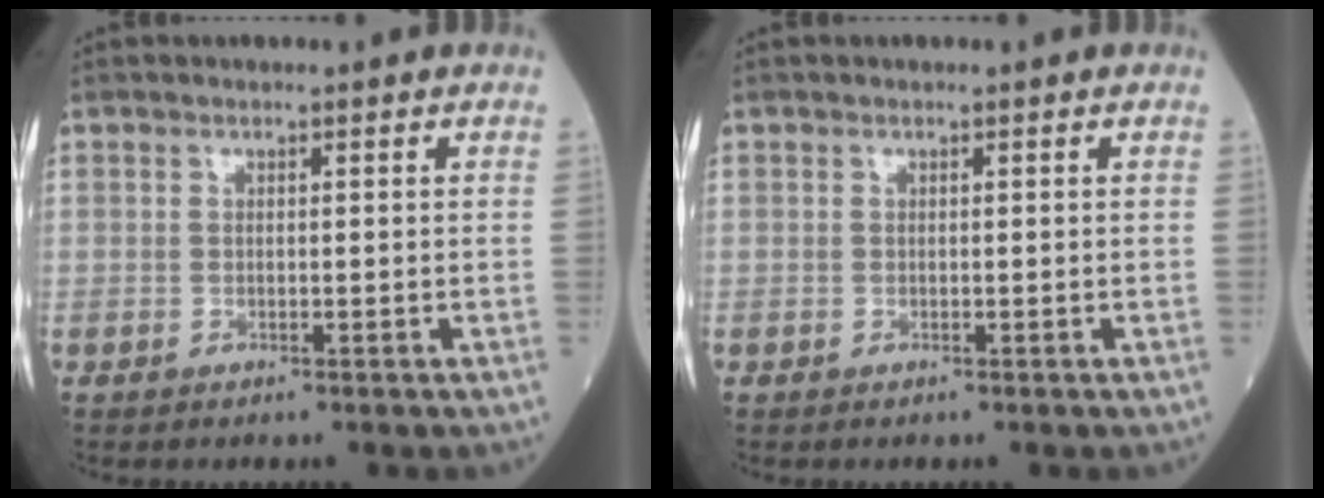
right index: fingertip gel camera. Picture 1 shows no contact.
{"total": 0.0}